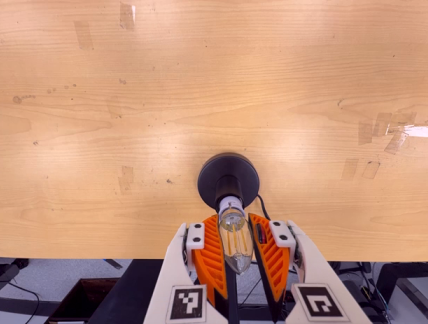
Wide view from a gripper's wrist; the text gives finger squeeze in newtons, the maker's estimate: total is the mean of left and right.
{"total": 13.2, "left": 13.1, "right": 13.4}